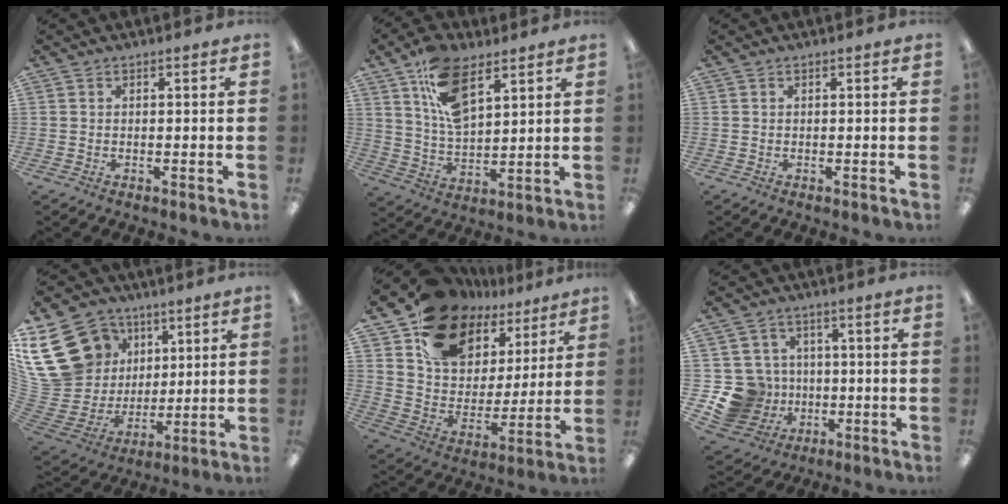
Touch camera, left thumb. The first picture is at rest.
{"total": 13.5, "force": [7.7, 6.9, 8.7], "torque": [-0.159, -0.019, 0.142]}
{"total": 0.0}
{"total": 23.9, "force": [9.9, 19.0, 10.6], "torque": [-0.227, -0.042, 0.214]}
{"total": 19.3, "force": [13.0, 12.4, 7.2], "torque": [-0.138, -0.080, 0.240]}
{"total": 12.4, "force": [-2.4, 11.6, 3.4], "torque": [-0.103, 0.022, -0.031]}